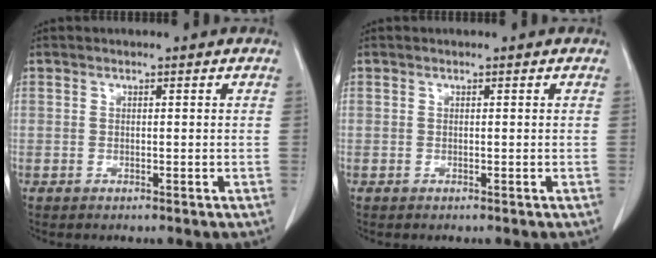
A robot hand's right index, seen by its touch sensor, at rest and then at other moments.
{"total": 0.0}